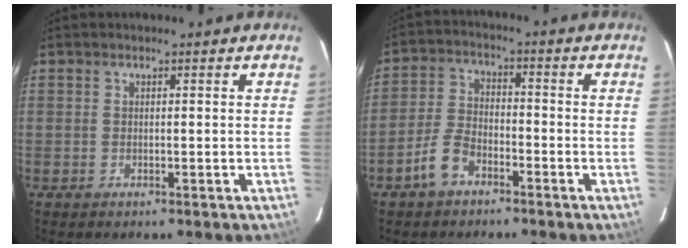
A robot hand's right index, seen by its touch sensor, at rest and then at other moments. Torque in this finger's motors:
{"motor_torque": [0.15, -0.08, -0.06, -0.02]}